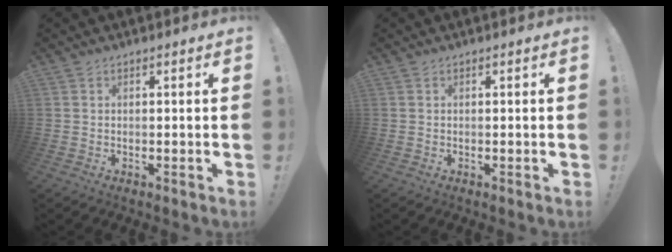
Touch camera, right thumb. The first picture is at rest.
{"total": 0.0}